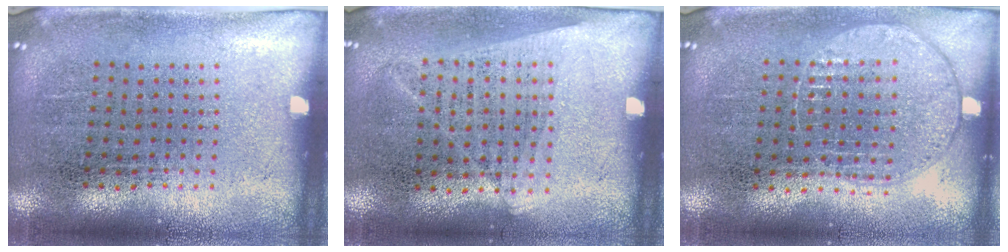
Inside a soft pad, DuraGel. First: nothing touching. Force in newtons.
{"total": 1.2, "press": 1.1, "slide": 0.6}
{"total": 1.0, "press": 1.0, "slide": 0.3}